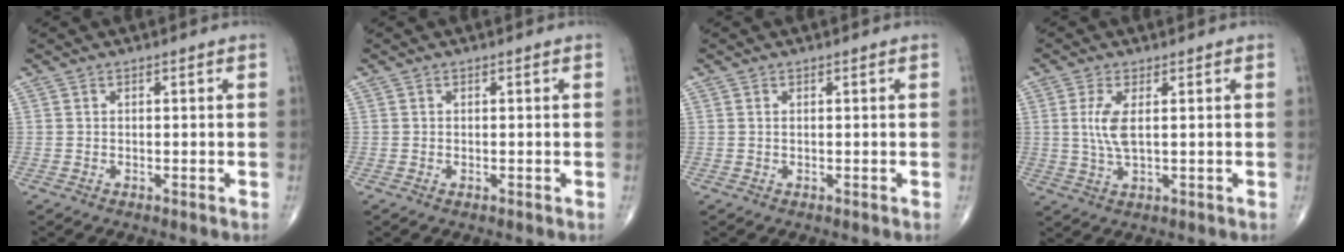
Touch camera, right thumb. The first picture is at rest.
{"total": 0.0}
{"total": 0.0}
{"total": 5.1, "force": [0.9, 1.7, 4.7], "torque": [-0.112, -0.008, 0.019]}